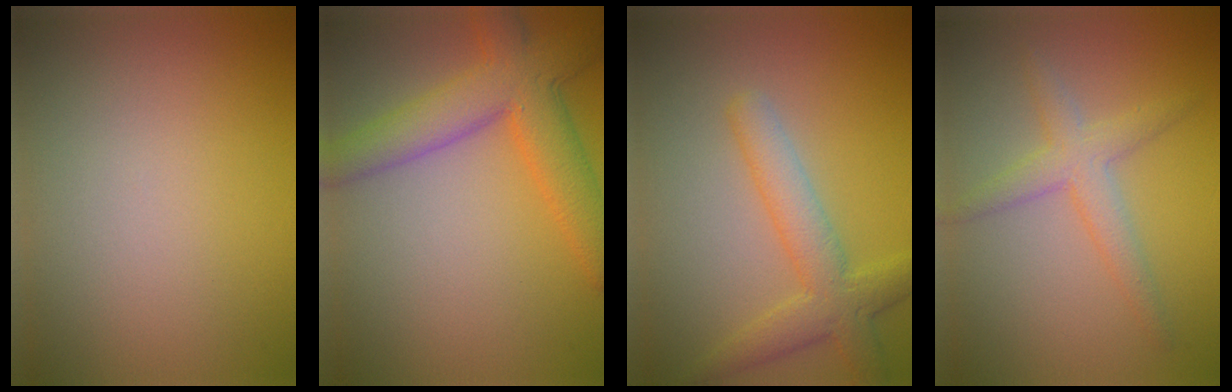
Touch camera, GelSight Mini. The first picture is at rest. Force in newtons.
{"total": 7.0, "press": 7.0, "slide": 0.3}
{"total": 4.5, "press": 4.5, "slide": 0.3}
{"total": 3.0, "press": 3.0, "slide": 0.1}